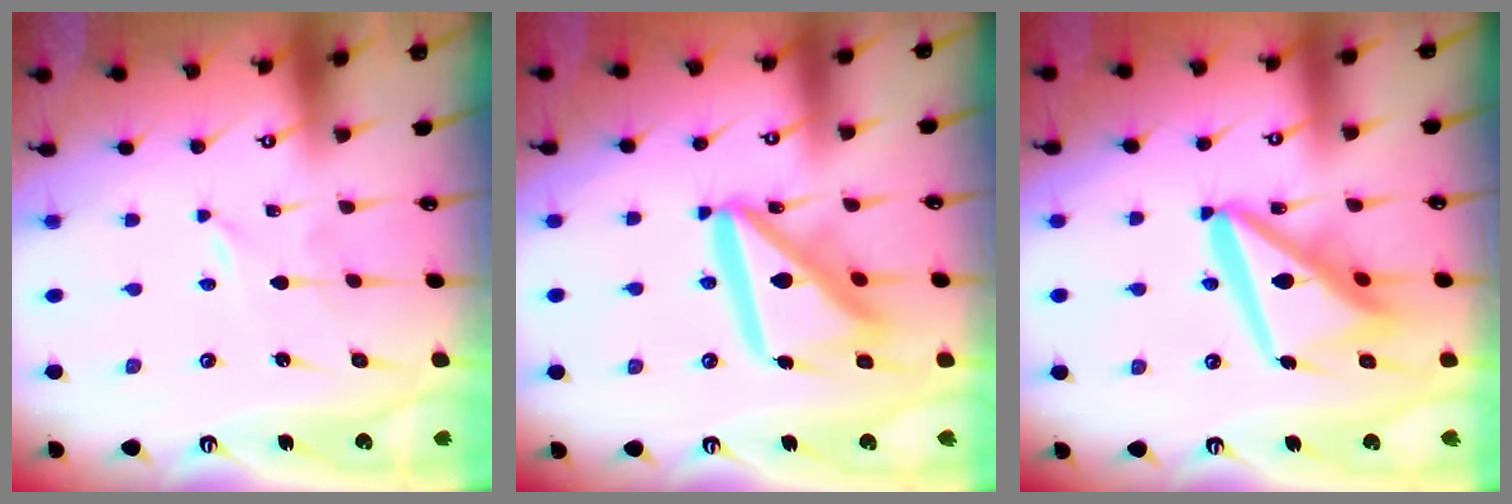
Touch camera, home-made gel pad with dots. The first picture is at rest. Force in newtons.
{"total": 18.4, "press": 18.2, "slide": 2.2}
{"total": 16.4, "press": 16.3, "slide": 2.0}